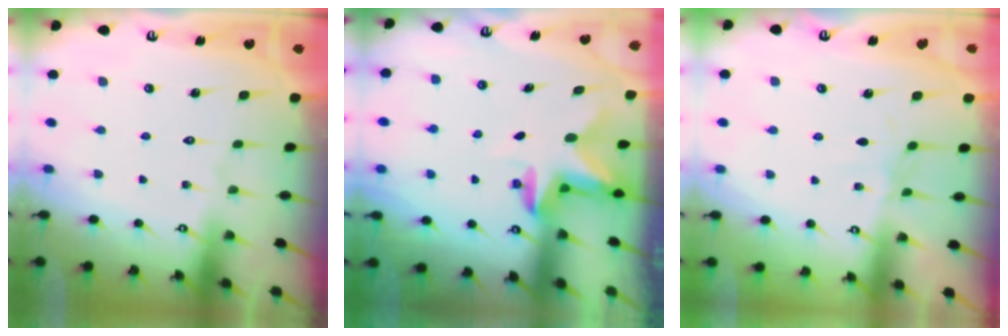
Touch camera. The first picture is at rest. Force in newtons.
{"total": 2.7, "press": 2.7, "slide": 0.5}
{"total": 2.3, "press": 2.3, "slide": 0.5}